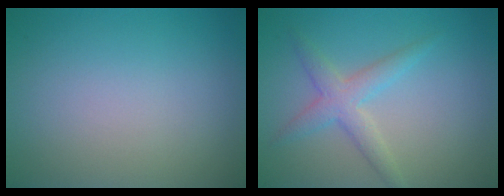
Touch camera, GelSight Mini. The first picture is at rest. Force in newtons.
{"total": 2.8, "press": 2.8, "slide": 0.0}